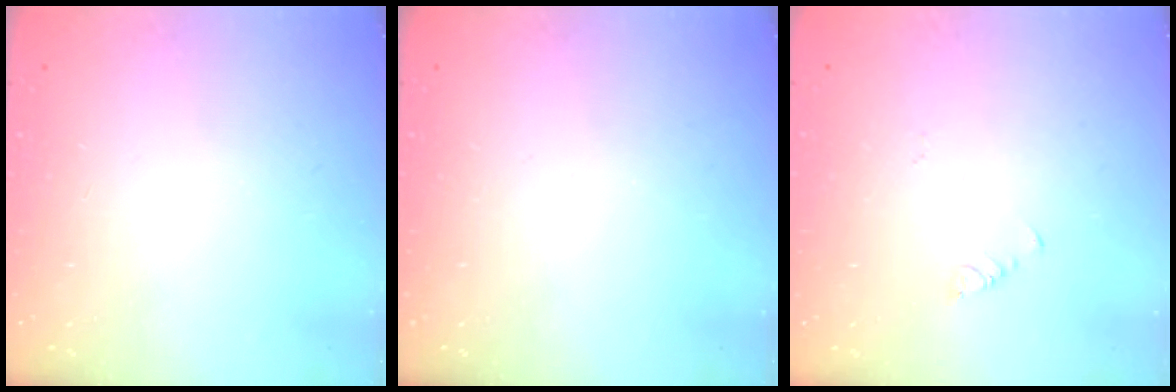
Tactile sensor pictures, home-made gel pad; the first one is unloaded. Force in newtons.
{"total": 0.0}
{"total": 1.9, "press": 1.9, "slide": 0.4}